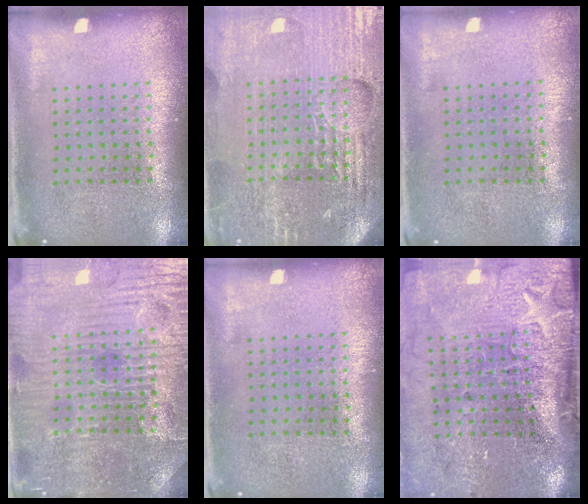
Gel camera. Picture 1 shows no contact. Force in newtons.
{"total": 4.9, "press": 4.6, "slide": 1.8}
{"total": 0.0}
{"total": 4.8, "press": 4.7, "slide": 1.1}
{"total": 0.0}
{"total": 4.6, "press": 3.6, "slide": 2.8}